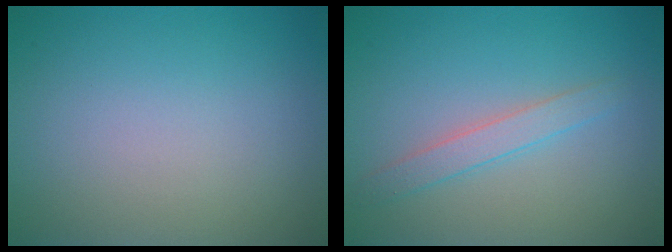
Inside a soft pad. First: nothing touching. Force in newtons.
{"total": 2.1, "press": 2.1, "slide": 0.1}